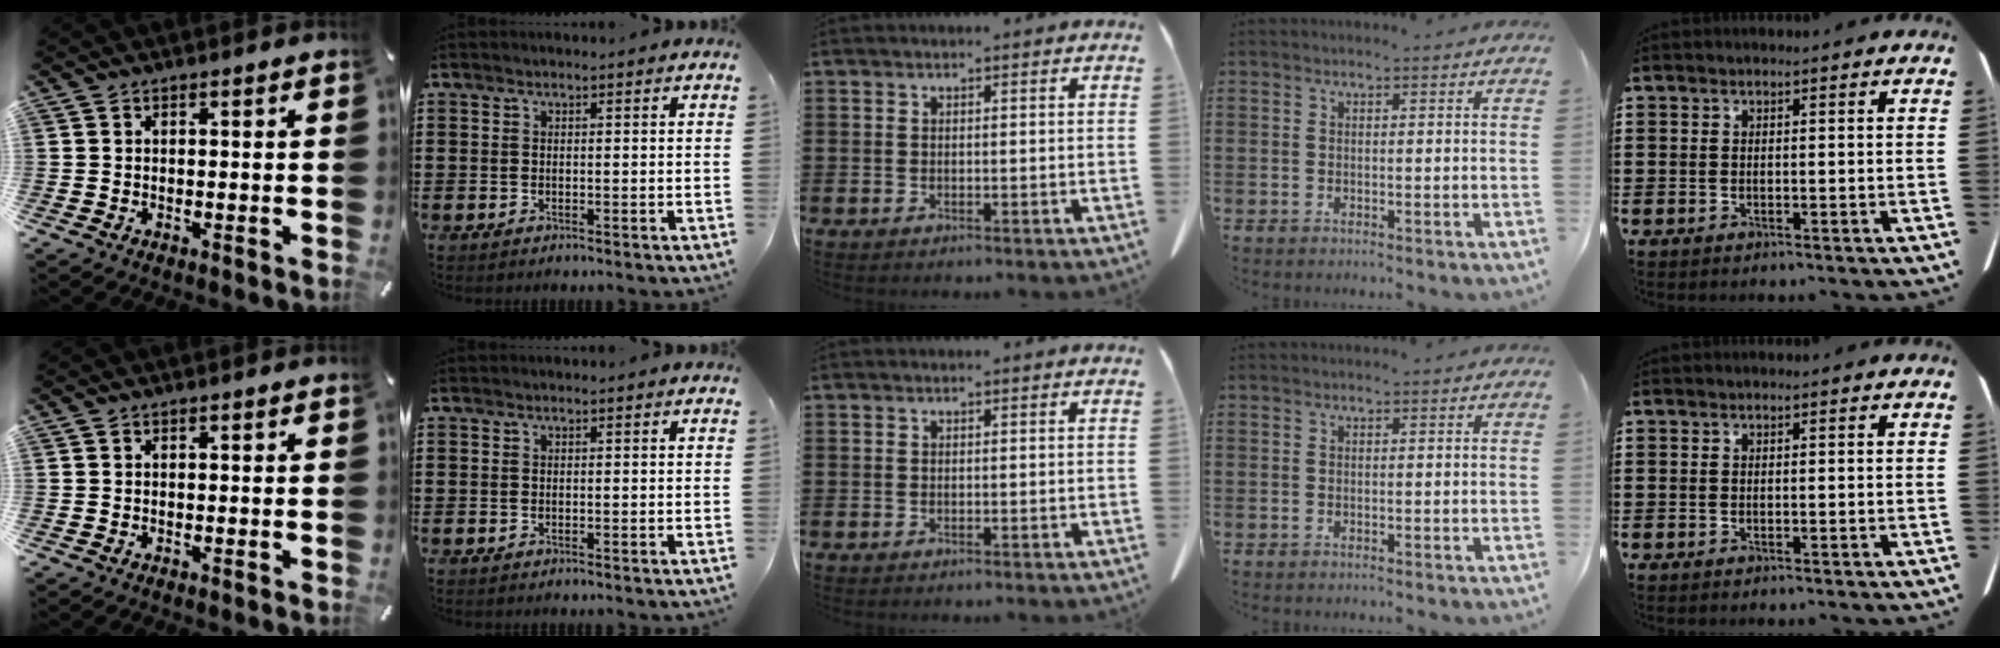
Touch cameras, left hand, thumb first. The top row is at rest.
{}